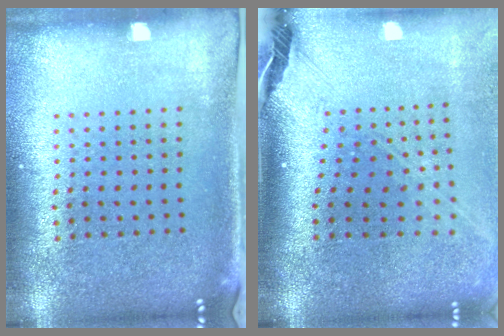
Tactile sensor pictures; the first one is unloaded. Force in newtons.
{"total": 2.8, "press": 2.0, "slide": 1.9}